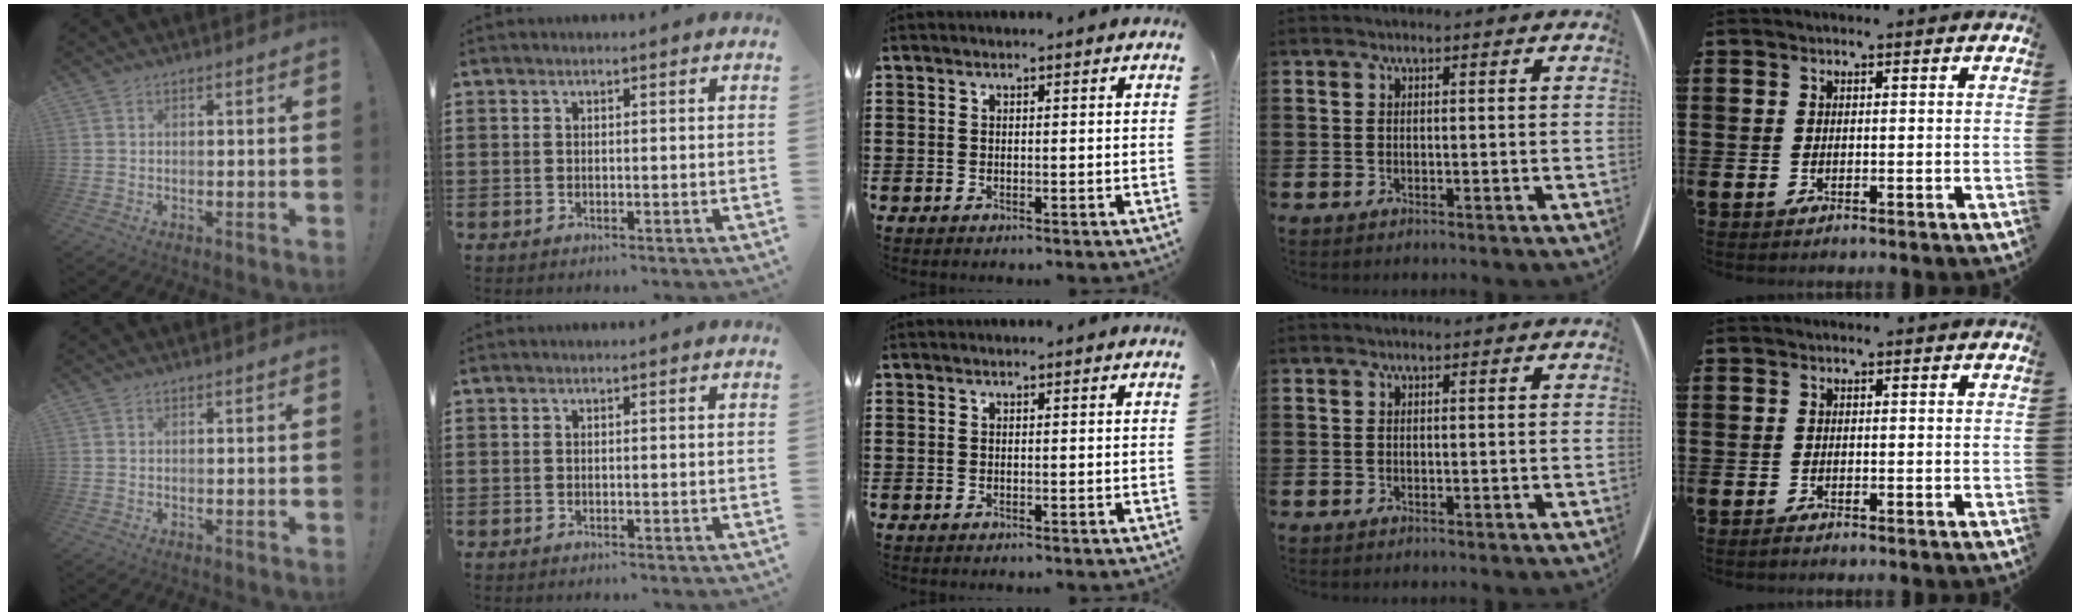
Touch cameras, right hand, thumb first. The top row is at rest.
{}